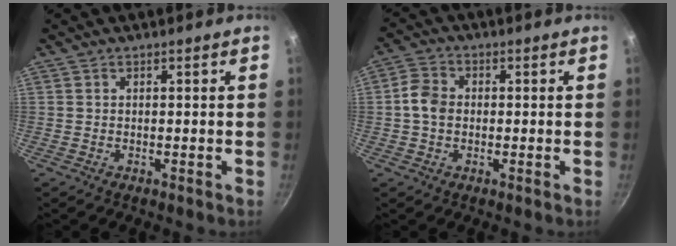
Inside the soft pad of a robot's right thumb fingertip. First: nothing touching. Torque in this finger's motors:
{"motor_torque": [-0.29, -0.17, 0.43, -0.34, 0.04]}